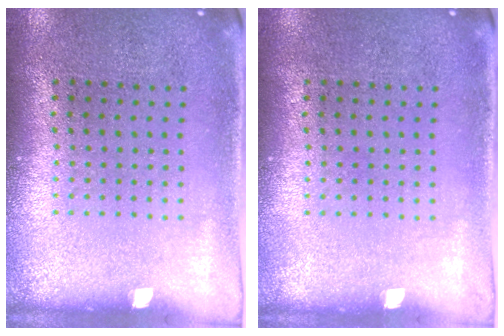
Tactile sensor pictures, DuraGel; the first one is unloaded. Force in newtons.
{"total": 0.0}